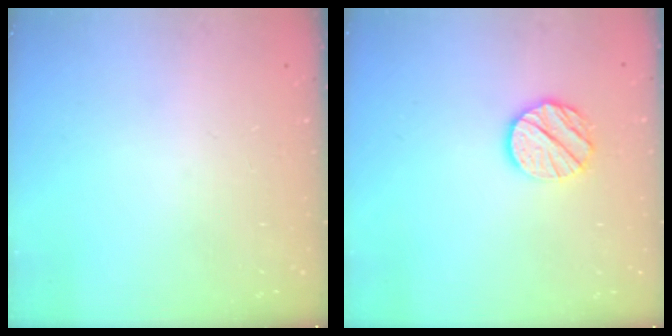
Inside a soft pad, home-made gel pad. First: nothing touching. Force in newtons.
{"total": 10.5, "press": 10.4, "slide": 0.7}